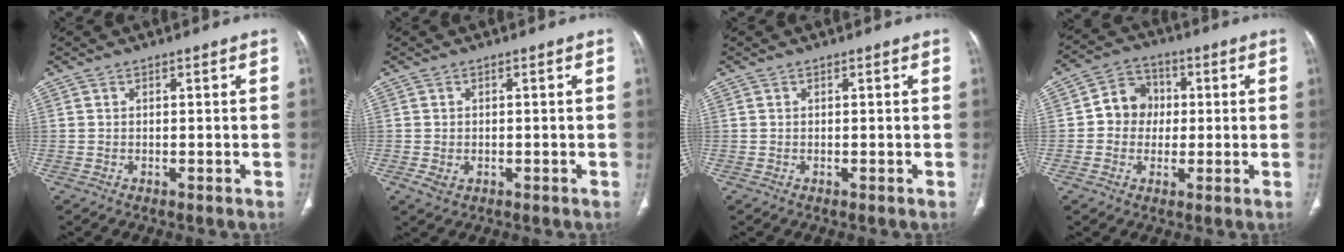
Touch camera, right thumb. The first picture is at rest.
{"total": 2.2, "force": [-0.7, 1.6, 1.3], "torque": [-0.024, 0.001, -0.004]}
{"total": 0.0}
{"total": 7.7, "force": [0.2, 6.9, 3.3], "torque": [-0.021, 0.017, -0.009]}